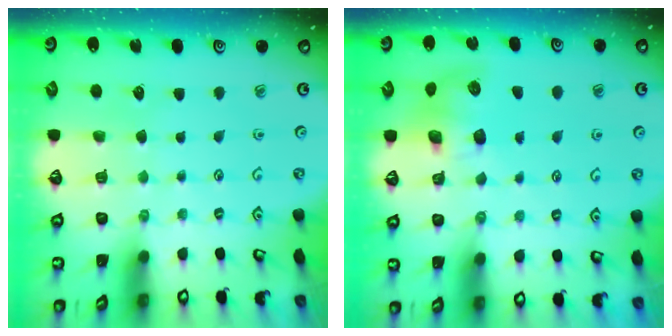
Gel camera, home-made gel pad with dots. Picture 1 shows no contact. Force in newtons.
{"total": 7.5, "press": 7.5, "slide": 0.4}